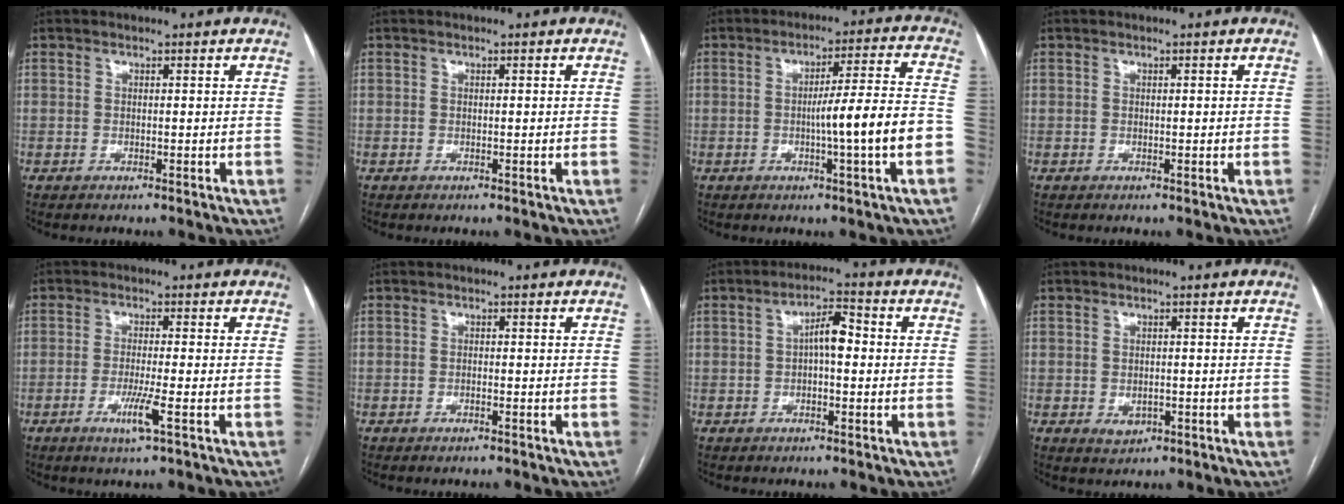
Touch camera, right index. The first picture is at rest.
{"total": 0.0}
{"total": 11.1, "force": [-2.5, -0.8, 10.8], "torque": [-0.164, 0.005, -0.040]}
{"total": 0.5, "force": [0.0, 0.0, 0.5], "torque": [-0.009, 0.000, 0.001]}
{"total": 4.2, "force": [-1.7, -0.4, 3.8], "torque": [-0.076, -0.011, -0.034]}
{"total": 0.8, "force": [-0.6, 0.1, 0.5], "torque": [-0.012, -0.001, -0.009]}
{"total": 4.7, "force": [0.1, 1.5, 4.4], "torque": [-0.073, 0.019, -0.001]}
{"total": 2.2, "force": [-0.6, 1.7, 1.3], "torque": [-0.020, -0.001, 0.001]}